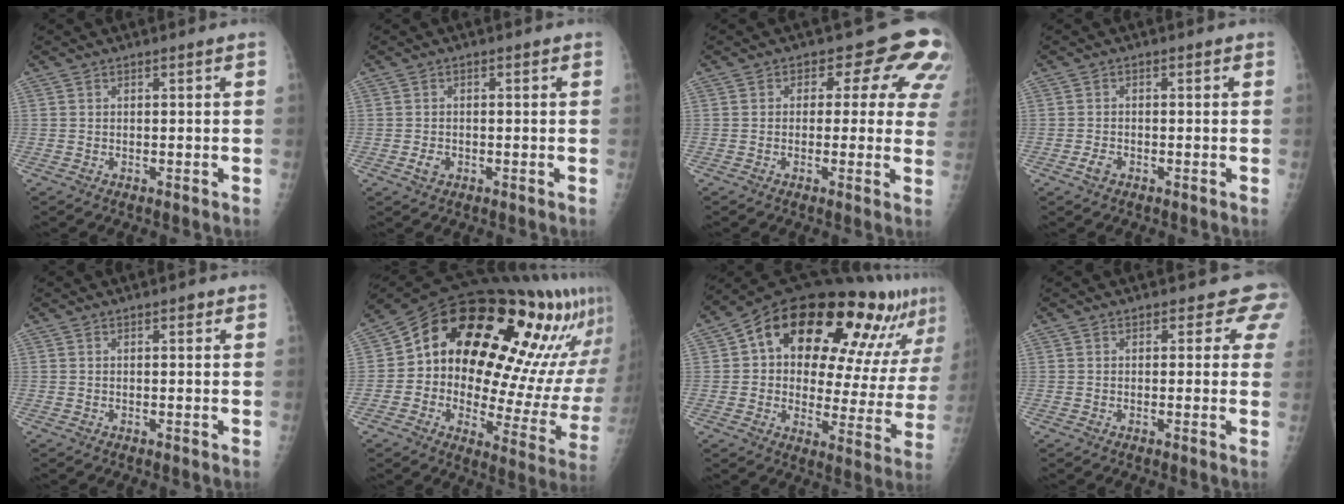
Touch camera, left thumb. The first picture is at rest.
{"total": 2.1, "force": [-0.7, 1.6, 1.2], "torque": [-0.013, 0.002, -0.012]}
{"total": 10.9, "force": [3.9, 6.5, 7.8], "torque": [-0.033, -0.004, 0.026]}
{"total": 1.9, "force": [-1.0, 1.2, 1.0], "torque": [-0.016, 0.002, -0.020]}
{"total": 1.0, "force": [0.6, 0.4, 0.7], "torque": [-0.008, -0.001, 0.007]}
{"total": 29.3, "force": [12.5, 13.4, 22.9], "torque": [-0.281, 0.019, 0.182]}
{"total": 27.1, "force": [15.2, 12.1, 18.8], "torque": [-0.230, -0.009, 0.216]}
{"total": 4.0, "force": [3.2, 2.3, 1.0], "torque": [0.025, -0.012, 0.017]}